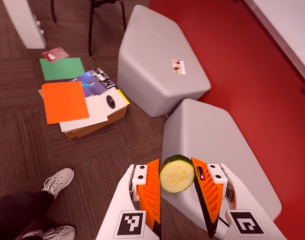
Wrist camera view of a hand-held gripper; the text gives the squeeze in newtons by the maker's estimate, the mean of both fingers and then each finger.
{"total": 10.8, "left": 11.9, "right": 9.6}